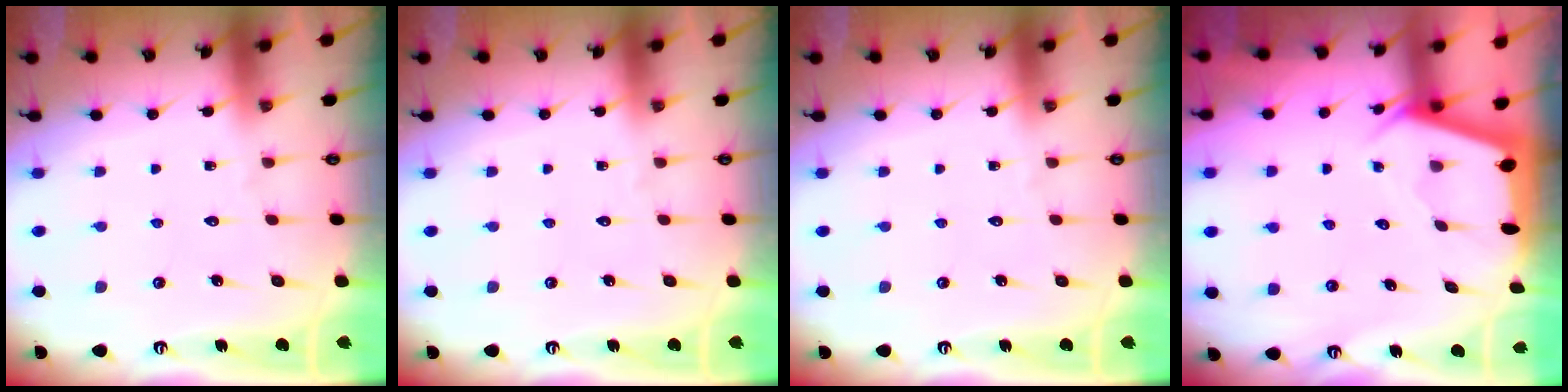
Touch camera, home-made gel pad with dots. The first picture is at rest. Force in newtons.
{"total": 0.0}
{"total": 0.0}
{"total": 2.5, "press": 2.5, "slide": 0.3}